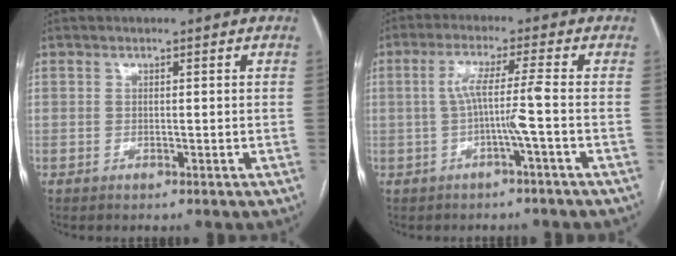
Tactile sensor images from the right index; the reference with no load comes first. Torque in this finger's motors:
{"motor_torque": [0.83, -0.07, 0.43, 0.09]}